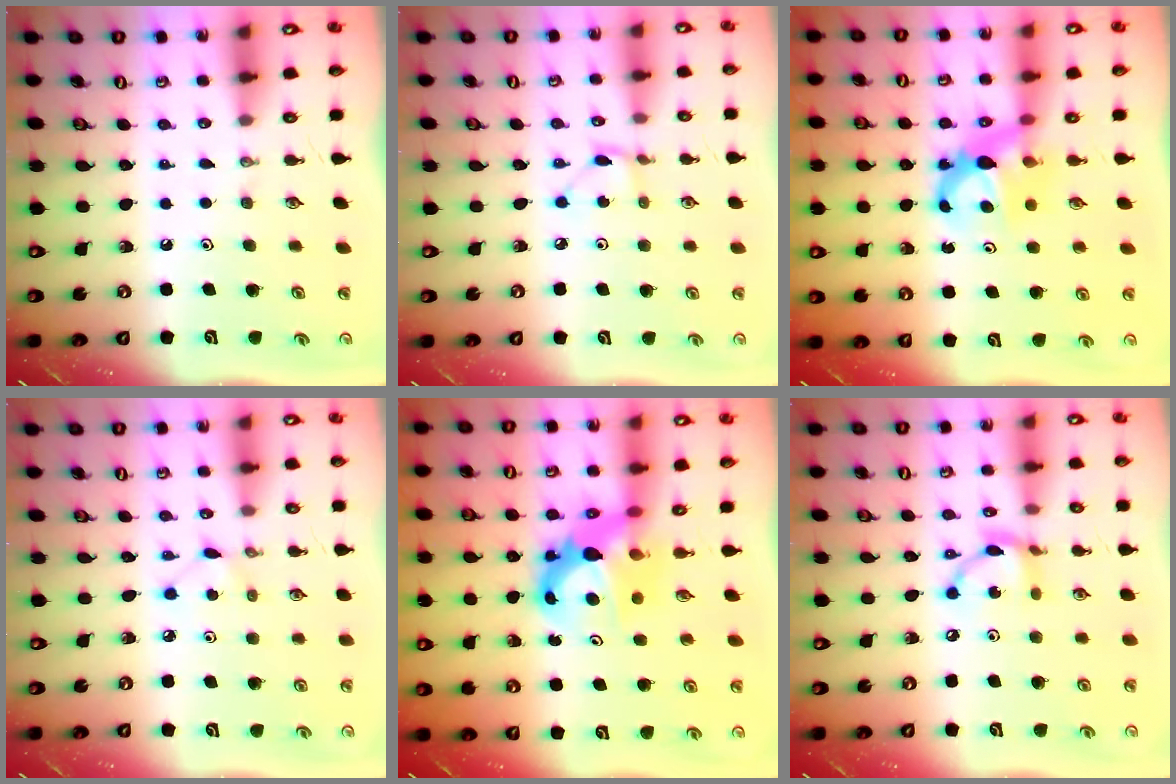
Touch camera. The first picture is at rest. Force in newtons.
{"total": 2.1, "press": 2.0, "slide": 0.2}
{"total": 6.9, "press": 6.9, "slide": 0.4}
{"total": 4.1, "press": 4.1, "slide": 0.4}
{"total": 8.2, "press": 8.2, "slide": 0.7}
{"total": 9.9, "press": 9.8, "slide": 0.6}